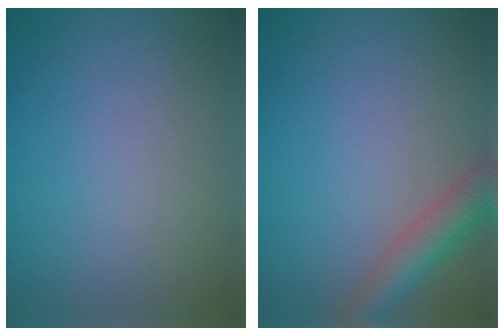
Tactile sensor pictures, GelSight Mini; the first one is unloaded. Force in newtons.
{"total": 4.1, "press": 4.1, "slide": 0.3}